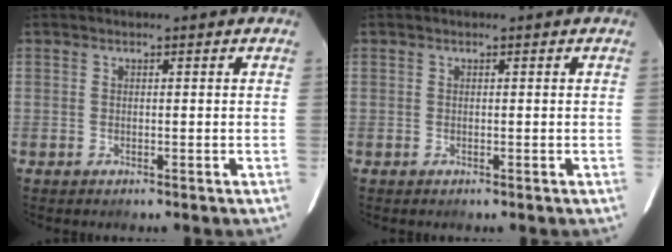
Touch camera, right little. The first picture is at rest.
{"total": 0.0}